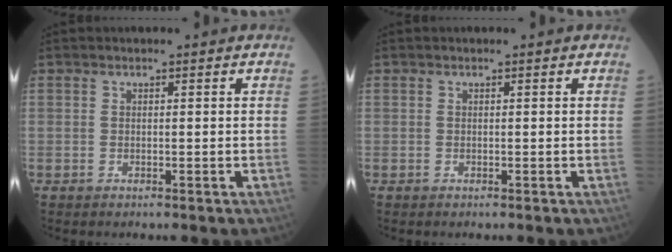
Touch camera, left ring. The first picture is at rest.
{"total": 0.0}